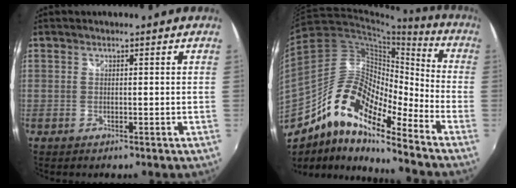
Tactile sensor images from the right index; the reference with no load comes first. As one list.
[{"total": 16.2, "force": [-10.8, 4.9, 11.1], "torque": [-0.189, 0.005, -0.222]}]